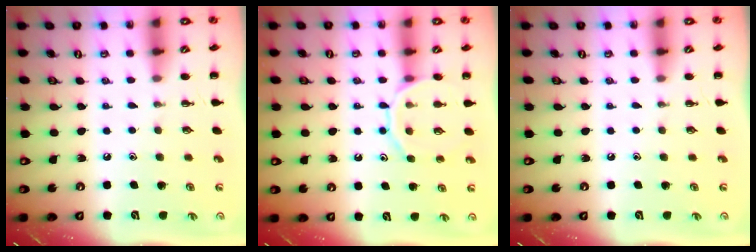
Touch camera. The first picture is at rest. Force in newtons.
{"total": 10.1, "press": 10.1, "slide": 1.2}
{"total": 0.0}